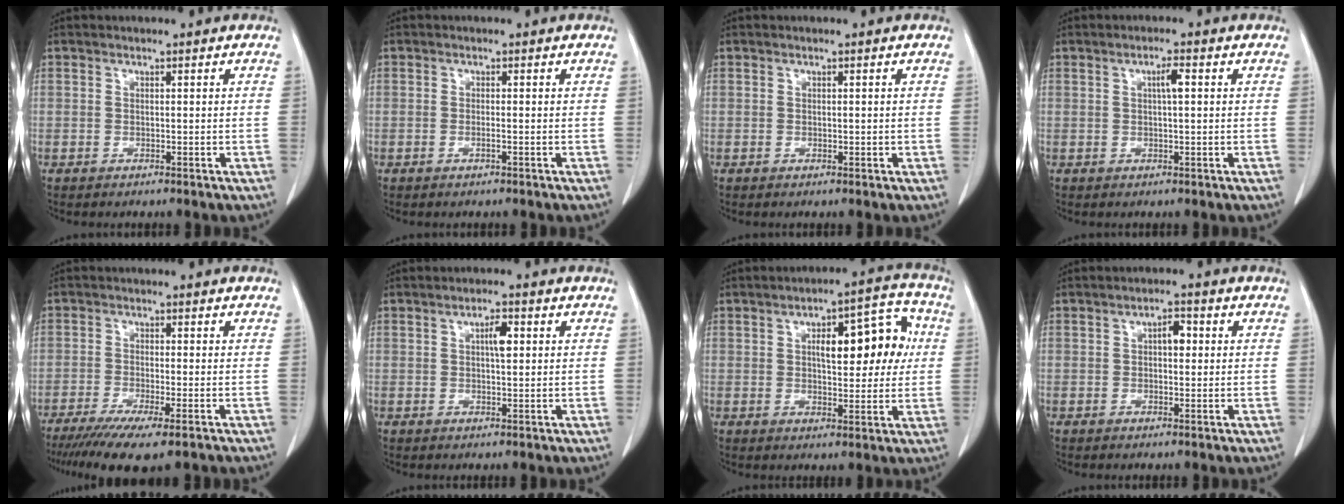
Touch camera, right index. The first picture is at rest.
{"total": 0.6, "force": [-0.3, -0.1, 0.6], "torque": [-0.014, -0.001, -0.004]}
{"total": 0.6, "force": [0.0, 0.2, 0.5], "torque": [-0.010, -0.002, 0.003]}
{"total": 2.3, "force": [0.6, 0.2, 2.2], "torque": [-0.038, 0.004, 0.009]}
{"total": 9.5, "force": [-6.7, 0.9, 6.6], "torque": [-0.101, -0.022, -0.106]}
{"total": 2.9, "force": [0.8, 0.8, 2.7], "torque": [-0.047, 0.004, 0.014]}
{"total": 11.4, "force": [2.3, 4.3, 10.3], "torque": [-0.135, 0.033, 0.035]}
{"total": 2.7, "force": [0.5, 1.3, 2.4], "torque": [-0.034, 0.009, 0.006]}